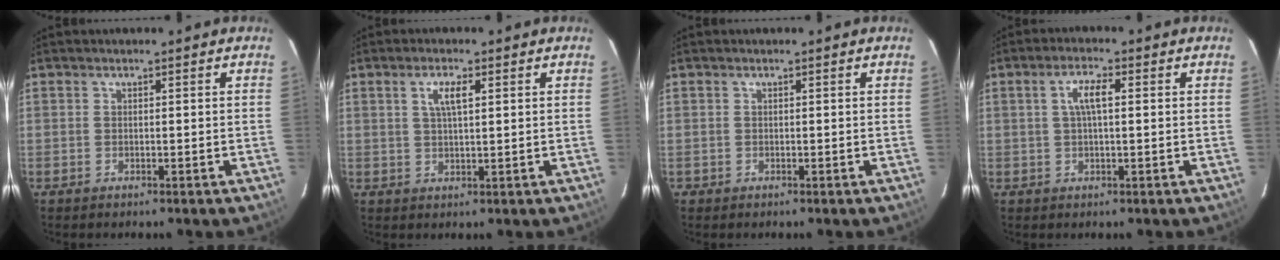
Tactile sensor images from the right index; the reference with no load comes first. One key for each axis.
{"total": 3.6, "fx": 1.4, "fy": 1.0, "fz": 3.2, "tx": -0.061, "ty": 0.004, "tz": 0.025}
{"total": 0.8, "fx": -0.1, "fy": 0.8, "fz": -0.1, "tx": 0.000, "ty": 0.004, "tz": -0.001}
{"total": 4.0, "fx": 0.8, "fy": 1.1, "fz": 3.8, "tx": -0.074, "ty": 0.010, "tz": 0.016}